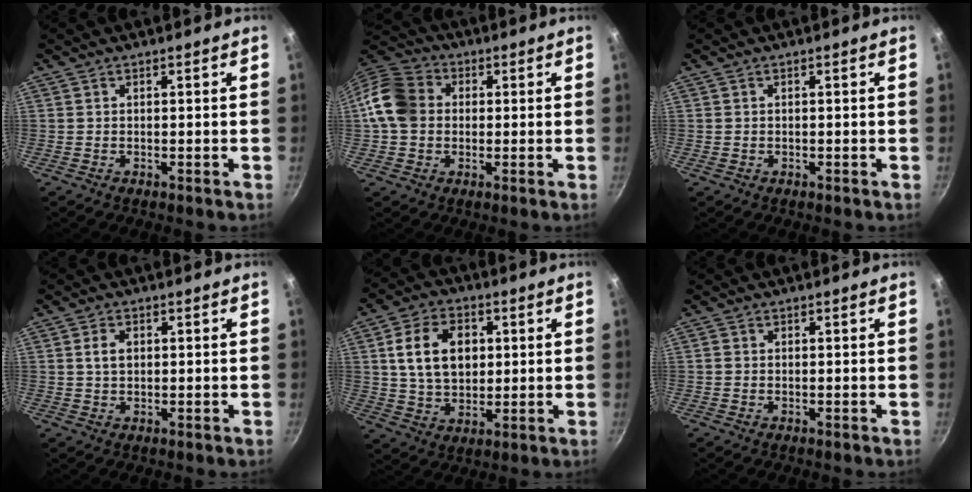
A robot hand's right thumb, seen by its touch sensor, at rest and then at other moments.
{"total": 11.1, "force": [0.4, 9.2, 6.3], "torque": [-0.099, 0.021, -0.011]}
{"total": 0.0}
{"total": 2.9, "force": [0.6, 2.0, 2.0], "torque": [-0.030, 0.002, 0.011]}
{"total": 12.6, "force": [2.5, 8.9, 8.5], "torque": [-0.126, -0.001, 0.044]}
{"total": 0.7, "force": [0.0, 0.6, 0.2], "torque": [-0.003, 0.002, -0.002]}